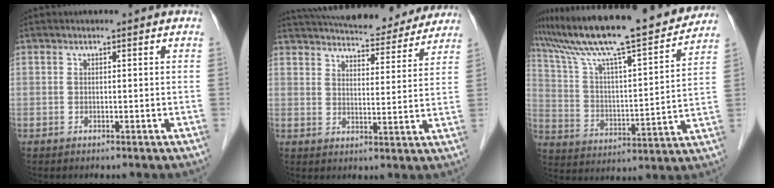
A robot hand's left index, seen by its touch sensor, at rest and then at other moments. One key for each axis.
{"total": 22.5, "fx": 20.5, "fy": 5.6, "fz": 7.5, "tx": -0.123, "ty": 0.012, "tz": 0.265}
{"total": 22.2, "fx": 19.5, "fy": 1.4, "fz": 10.6, "tx": -0.185, "ty": 0.000, "tz": 0.305}